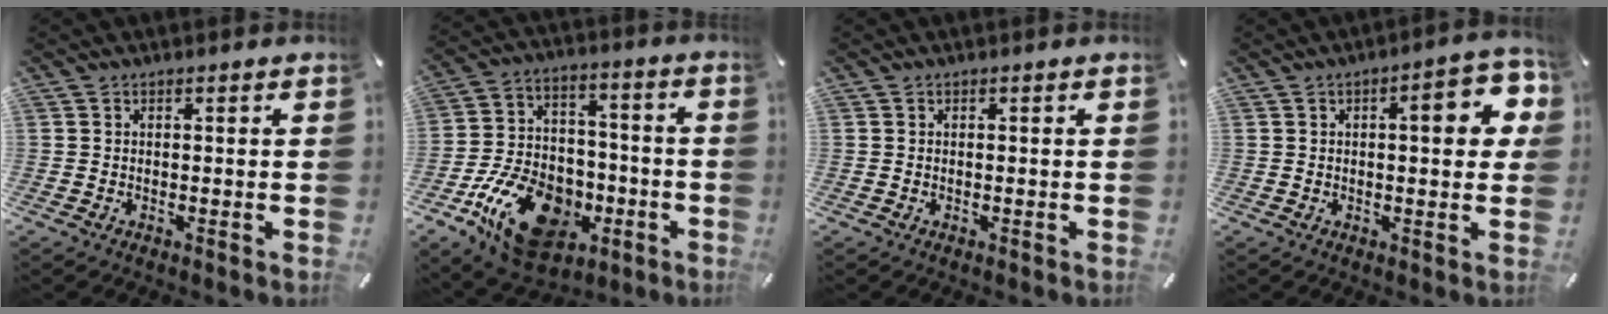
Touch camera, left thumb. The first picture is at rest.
{"total": 20.4, "force": [-8.7, 13.8, 12.2], "torque": [-0.204, 0.053, -0.133]}
{"total": 0.0}
{"total": 10.8, "force": [2.7, 3.8, 9.7], "torque": [-0.113, -0.011, 0.034]}